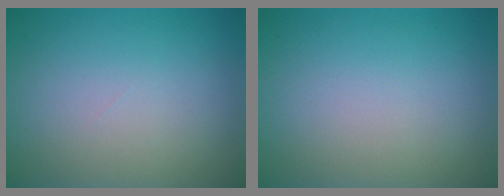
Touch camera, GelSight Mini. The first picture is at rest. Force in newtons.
{"total": 0.0}